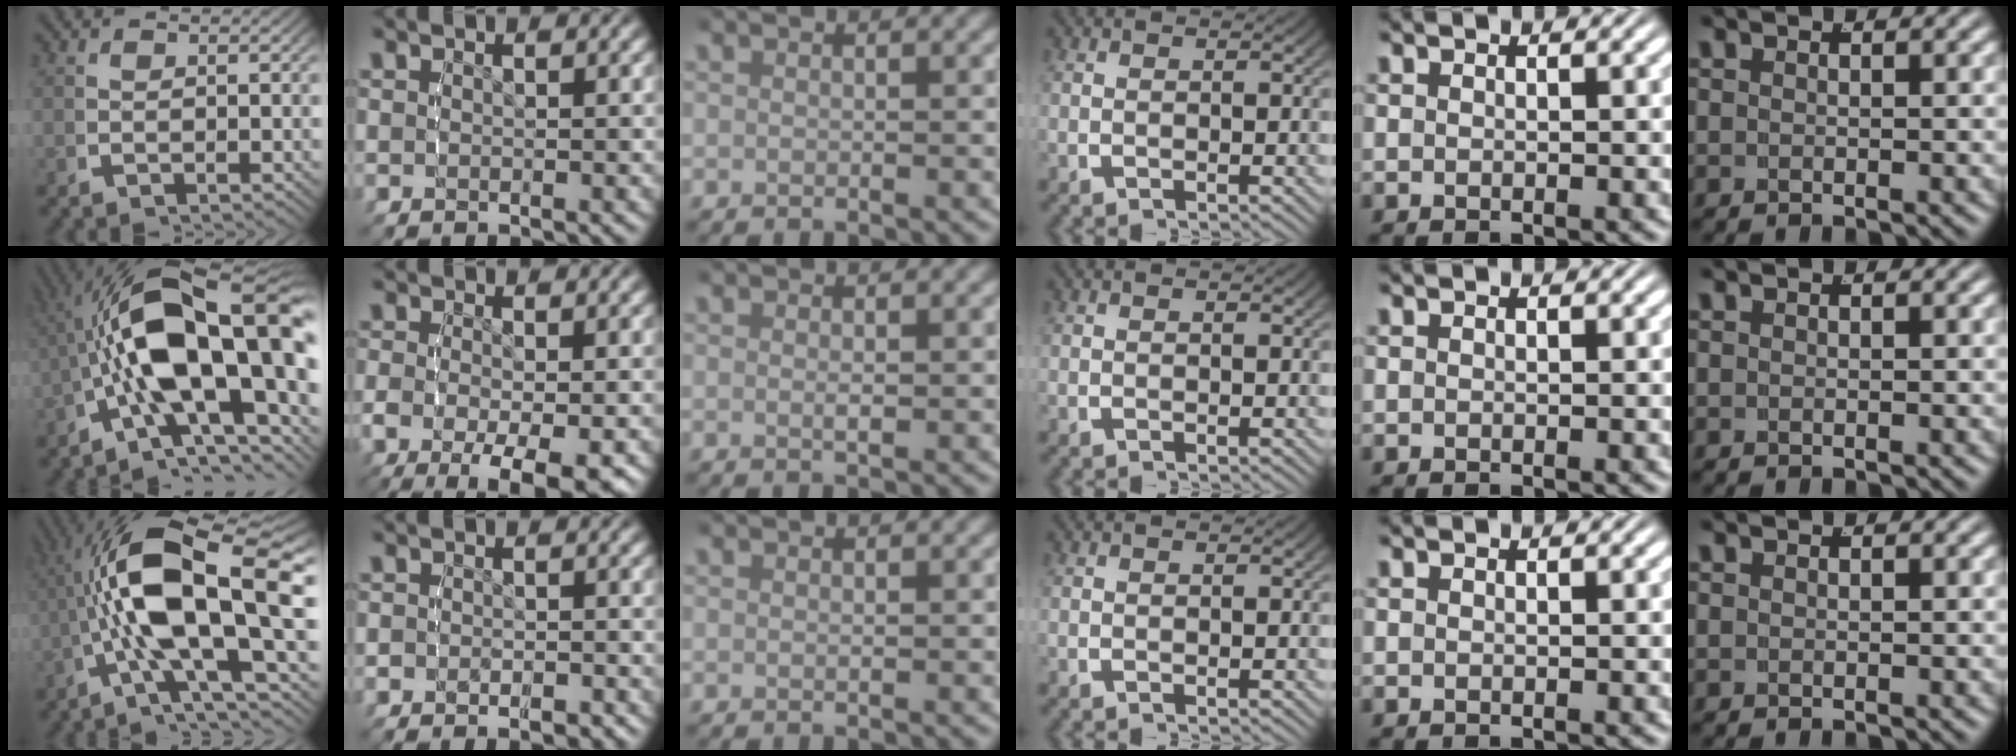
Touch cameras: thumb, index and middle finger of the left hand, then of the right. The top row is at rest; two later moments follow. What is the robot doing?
{"motion": "lift_and_place", "object": "button"}